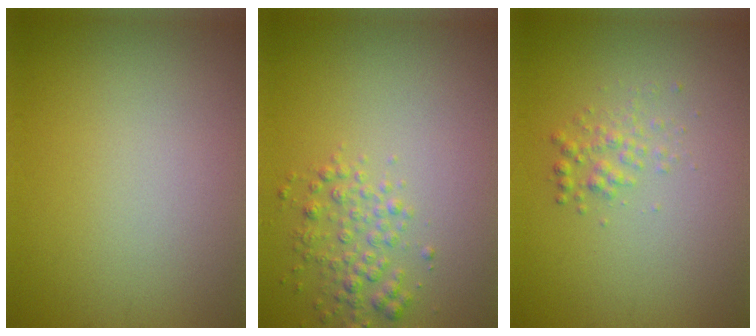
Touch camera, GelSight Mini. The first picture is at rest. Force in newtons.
{"total": 2.5, "press": 2.5, "slide": 0.1}
{"total": 1.5, "press": 1.5, "slide": 0.1}